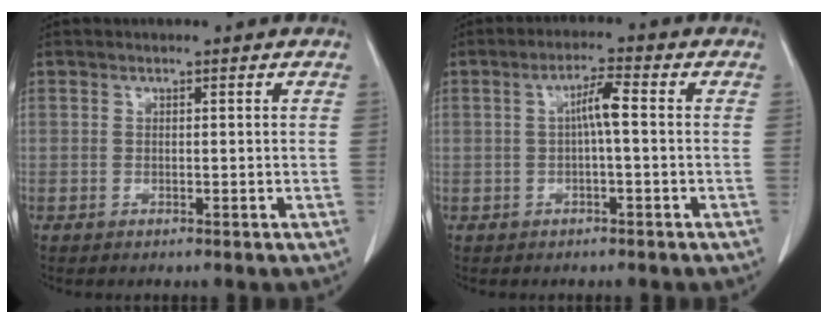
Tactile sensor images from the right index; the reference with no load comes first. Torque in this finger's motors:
{"motor_torque": [0.49, 0.06, 0.26, 0.08]}